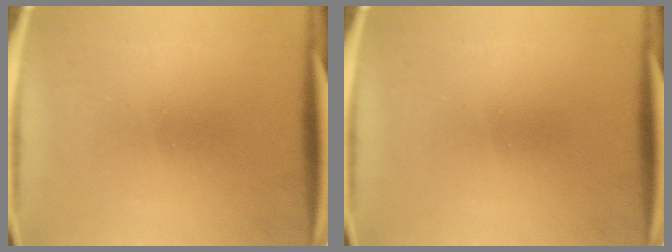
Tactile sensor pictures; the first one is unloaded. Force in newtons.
{"total": 0.0}